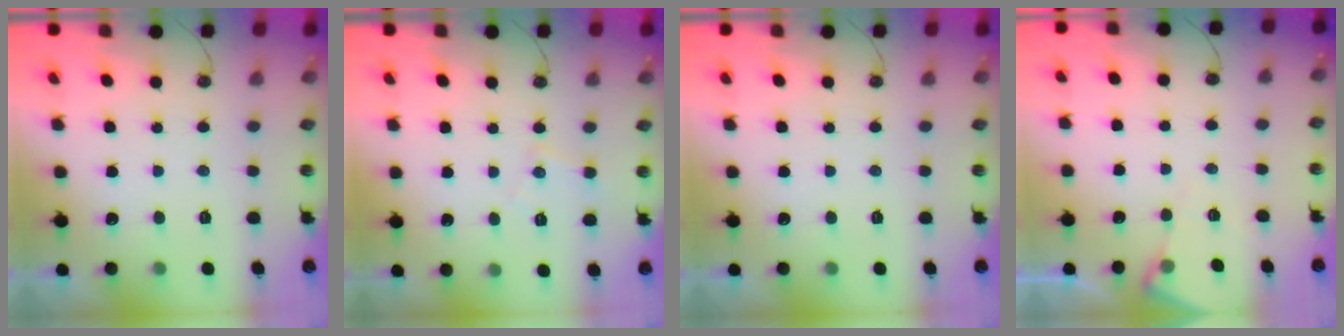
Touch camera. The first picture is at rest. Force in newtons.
{"total": 5.5, "press": 5.5, "slide": 0.3}
{"total": 0.0}
{"total": 5.5, "press": 5.5, "slide": 0.5}